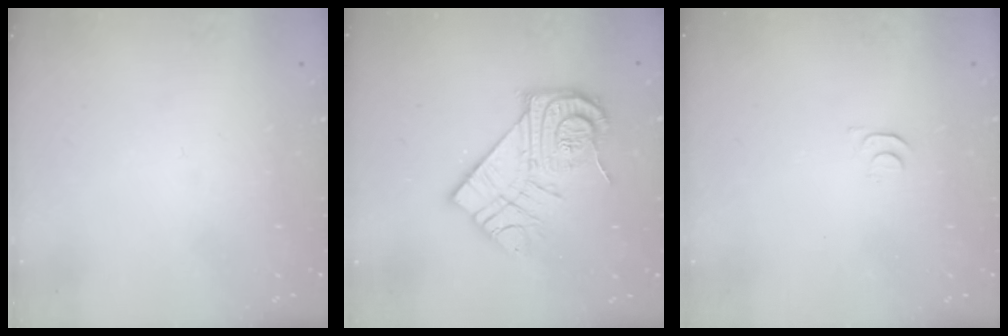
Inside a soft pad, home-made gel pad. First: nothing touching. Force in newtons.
{"total": 16.5, "press": 16.5, "slide": 1.2}
{"total": 3.3, "press": 3.2, "slide": 0.4}